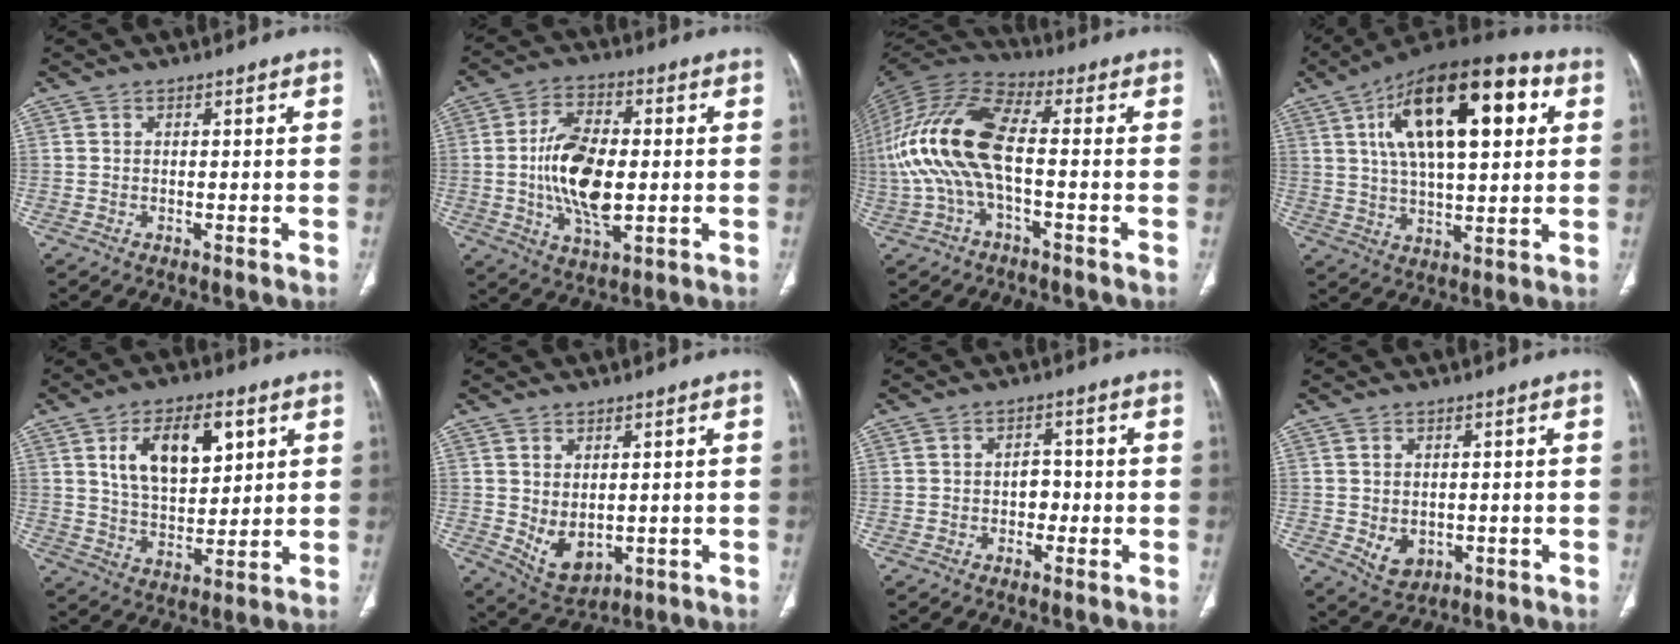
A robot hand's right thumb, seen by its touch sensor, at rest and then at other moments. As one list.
[{"total": 14.4, "force": [-0.6, 7.4, 12.3], "torque": [-0.223, 0.002, -0.009]}, {"total": 16.1, "force": [-1.6, 6.5, 14.7], "torque": [-0.328, 0.037, -0.035]}, {"total": 24.1, "force": [7.6, 10.2, 20.5], "torque": [-0.319, 0.011, 0.117]}, {"total": 14.4, "force": [5.3, 7.7, 10.9], "torque": [-0.153, -0.016, 0.099]}, {"total": 6.6, "force": [-0.3, 4.3, 5.0], "torque": [-0.074, -0.009, 0.021]}, {"total": 3.4, "force": [-0.9, 2.6, 2.0], "torque": [-0.007, 0.014, -0.018]}, {"total": 4.7, "force": [-0.7, 3.7, 2.9], "torque": [-0.037, -0.003, 0.005]}]